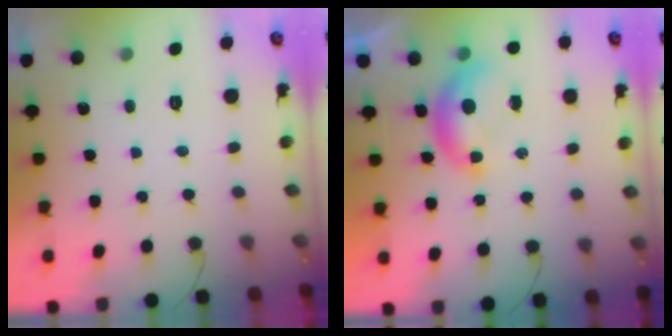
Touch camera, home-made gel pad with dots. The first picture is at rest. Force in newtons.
{"total": 6.7, "press": 6.6, "slide": 0.9}